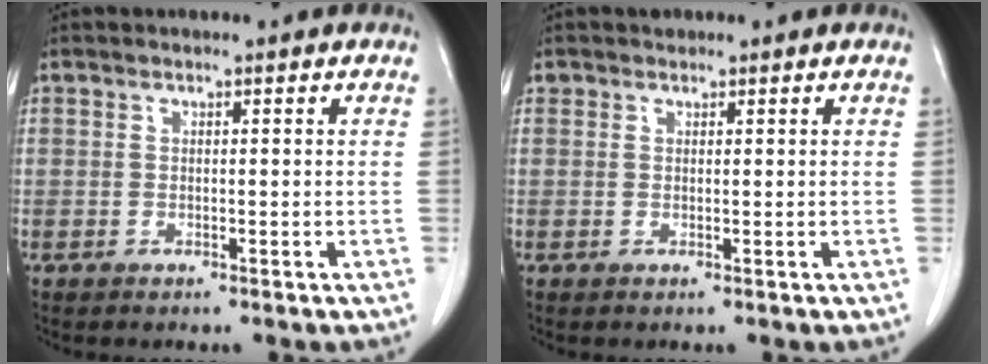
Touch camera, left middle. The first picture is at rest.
{"total": 0.8, "force": [0.6, 0.5, 0.0], "torque": [-0.001, 0.005, 0.011]}